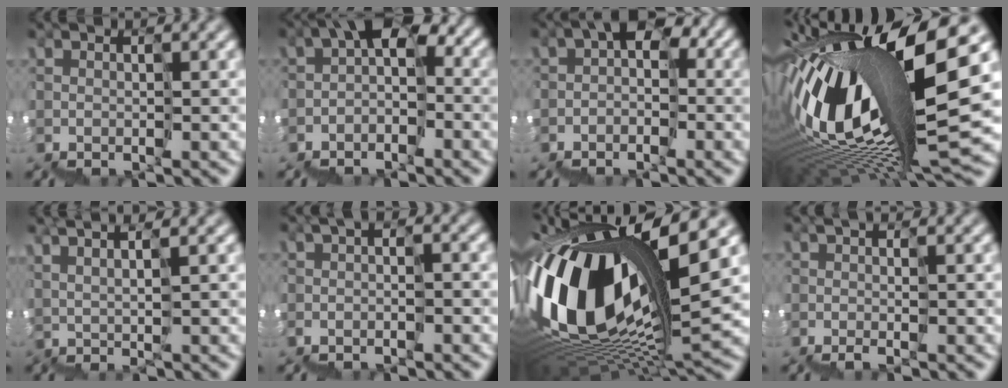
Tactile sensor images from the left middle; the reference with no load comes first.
{"total": 3.1, "force": [-0.2, 2.2, 2.1], "torque": [-0.040, 0.020, -0.018]}
{"total": 3.4, "force": [0.1, 2.8, 2.0], "torque": [-0.032, 0.016, -0.009]}
{"total": 14.4, "force": [2.9, 4.8, 13.2], "torque": [-0.275, 0.026, 0.056]}
{"total": 4.3, "force": [4.1, -0.2, 1.1], "torque": [-0.013, 0.035, 0.069]}
{"total": 1.4, "force": [-1.0, 0.6, 0.8], "torque": [-0.013, 0.005, -0.006]}
{"total": 14.1, "force": [4.4, 5.6, 12.2], "torque": [-0.264, 0.017, 0.078]}
{"total": 0.7, "force": [0.5, -0.5, -0.1], "torque": [0.008, 0.008, 0.015]}